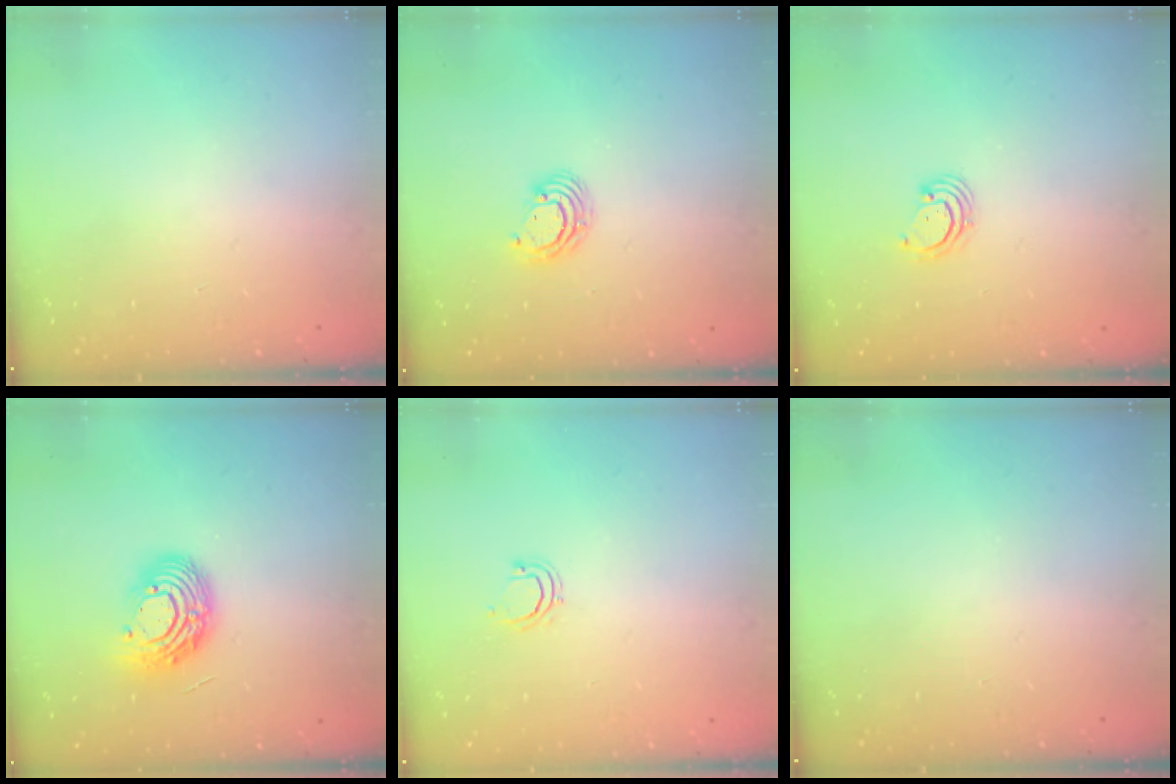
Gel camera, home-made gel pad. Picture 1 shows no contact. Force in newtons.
{"total": 4.2, "press": 4.2, "slide": 0.2}
{"total": 2.8, "press": 2.8, "slide": 0.3}
{"total": 12.1, "press": 12.0, "slide": 1.0}
{"total": 4.7, "press": 4.6, "slide": 0.9}
{"total": 0.0}